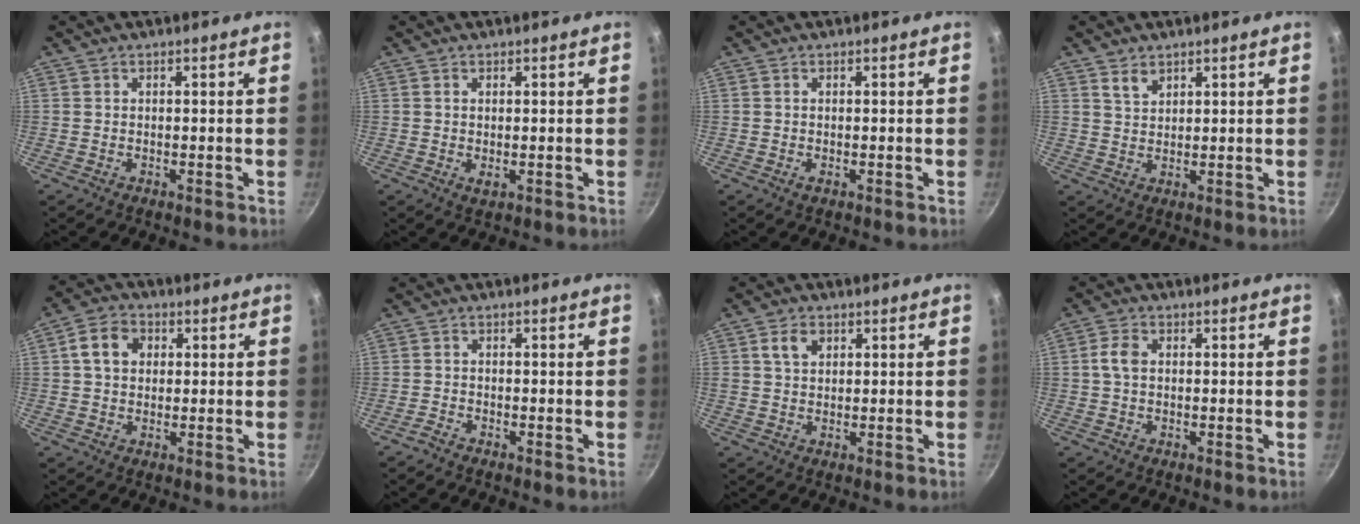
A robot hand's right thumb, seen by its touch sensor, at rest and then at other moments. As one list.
[{"total": 1.3, "force": [0.2, 0.6, 1.1], "torque": [-0.019, -0.006, 0.004]}, {"total": 0.0}, {"total": 3.1, "force": [2.0, 1.7, 1.6], "torque": [-0.024, -0.010, 0.039]}, {"total": 6.8, "force": [1.5, 5.4, 3.9], "torque": [-0.052, 0.011, 0.017]}, {"total": 1.1, "force": [-1.1, 0.2, 0.2], "torque": [-0.022, 0.008, -0.026]}, {"total": 3.9, "force": [1.5, 2.7, 2.4], "torque": [-0.033, 0.001, 0.025]}, {"total": 3.4, "force": [0.2, 2.3, 2.5], "torque": [-0.052, 0.010, 0.000]}]